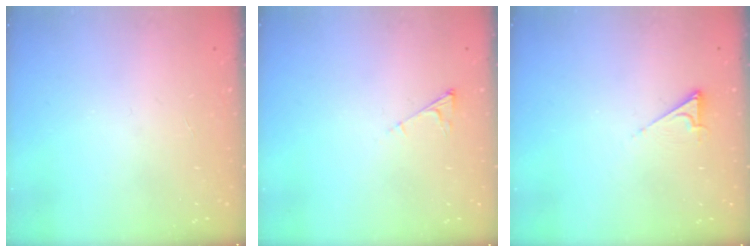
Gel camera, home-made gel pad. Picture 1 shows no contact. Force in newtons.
{"total": 3.7, "press": 3.7, "slide": 0.3}
{"total": 4.4, "press": 4.4, "slide": 0.7}